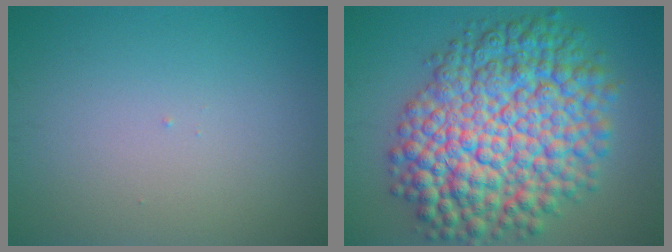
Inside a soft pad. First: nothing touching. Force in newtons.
{"total": 13.9, "press": 13.9, "slide": 0.3}